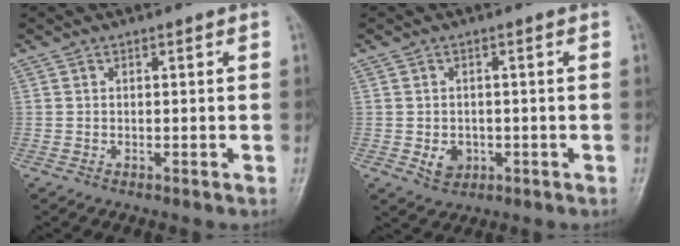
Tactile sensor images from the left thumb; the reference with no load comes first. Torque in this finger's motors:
{"motor_torque": [0.49, 0.60, 0.30, 0.25, 0.00]}